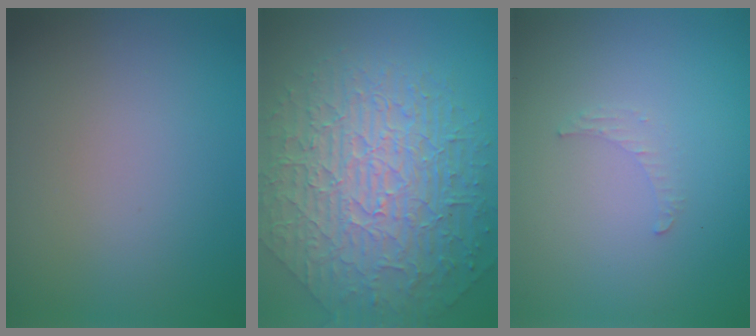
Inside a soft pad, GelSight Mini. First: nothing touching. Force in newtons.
{"total": 8.8, "press": 6.6, "slide": 5.8}
{"total": 0.8, "press": 0.8, "slide": 0.3}